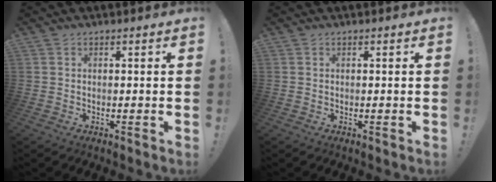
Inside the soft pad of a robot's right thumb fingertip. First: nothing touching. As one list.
[{"total": 0.0}]